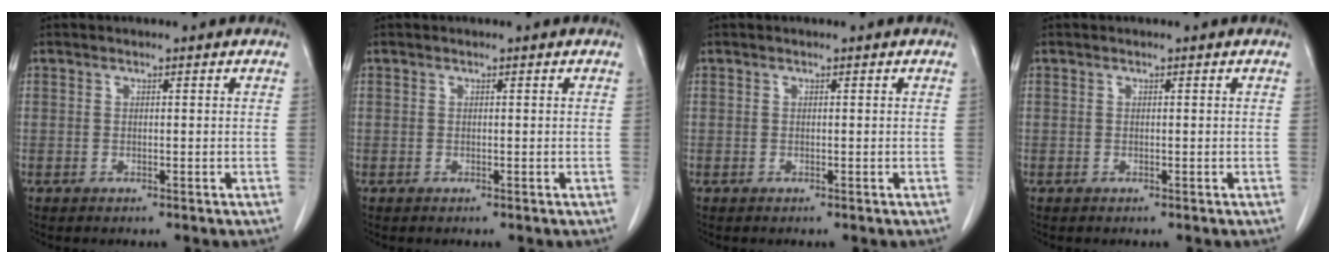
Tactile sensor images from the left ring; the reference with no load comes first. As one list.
[{"total": 0.0}, {"total": 0.0}, {"total": 0.0}]